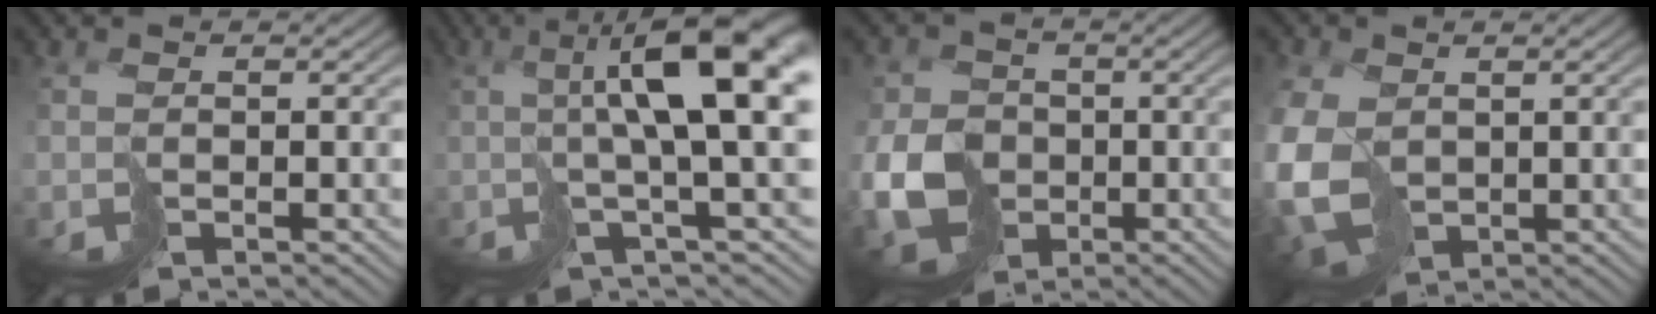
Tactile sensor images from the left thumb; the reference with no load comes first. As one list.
[{"total": 12.9, "force": [1.1, 3.2, 12.4], "torque": [-0.178, 0.007, 0.031]}, {"total": 8.4, "force": [-2.3, 7.0, 4.0], "torque": [-0.099, -0.020, -0.055]}, {"total": 9.3, "force": [-1.0, 7.1, 6.0], "torque": [-0.188, -0.026, -0.013]}]